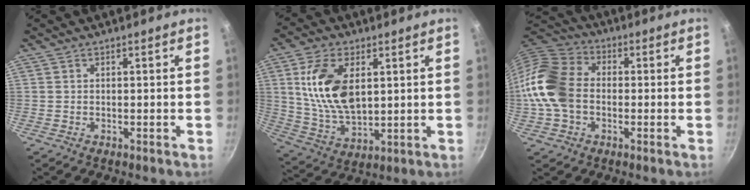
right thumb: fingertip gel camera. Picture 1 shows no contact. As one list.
[{"total": 14.7, "force": [3.6, 8.3, 11.6], "torque": [-0.205, -0.019, 0.078]}, {"total": 13.8, "force": [-1.2, 10.4, 9.1], "torque": [-0.161, 0.024, -0.040]}]